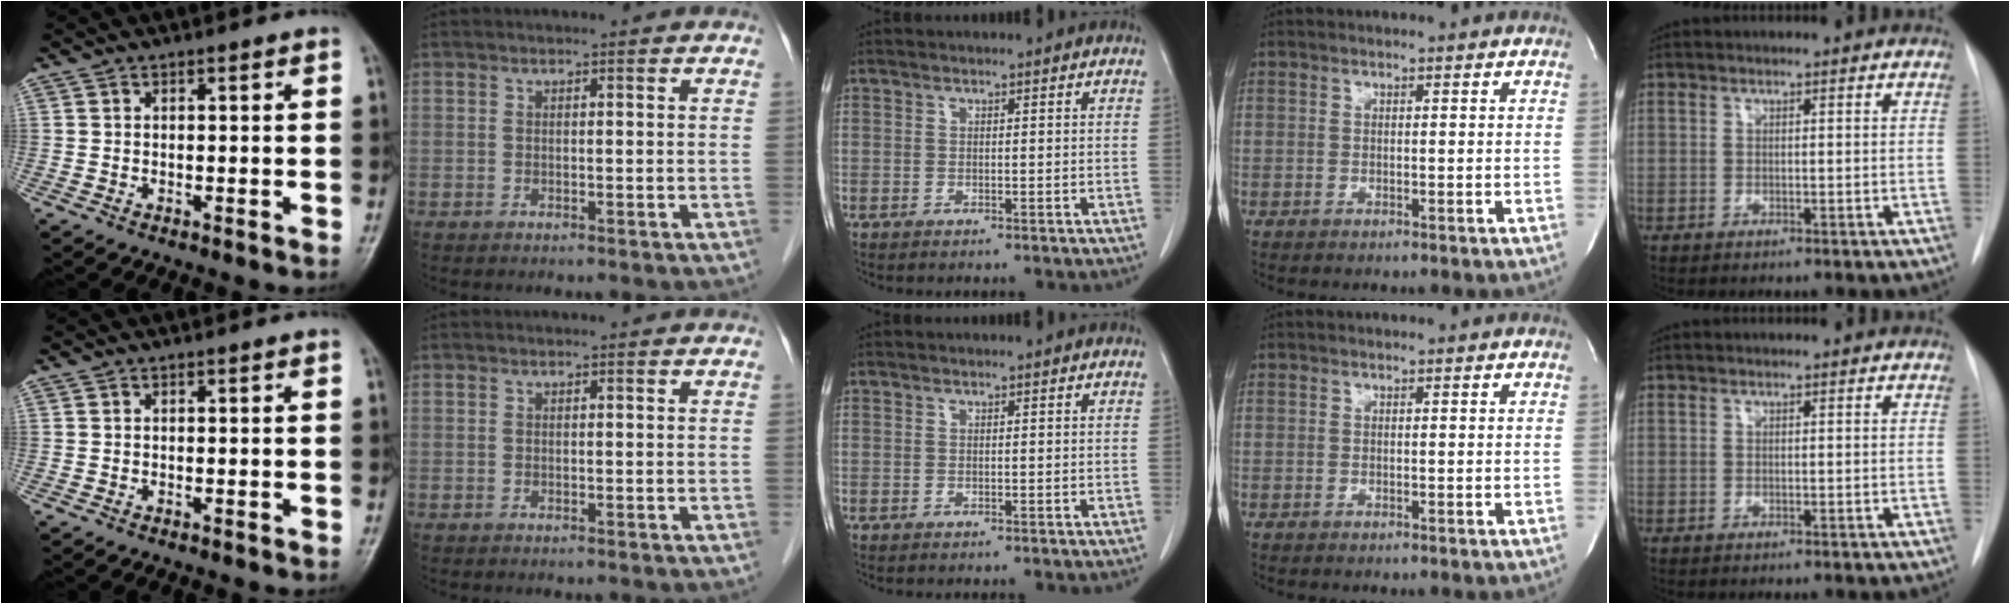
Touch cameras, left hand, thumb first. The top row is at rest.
{}